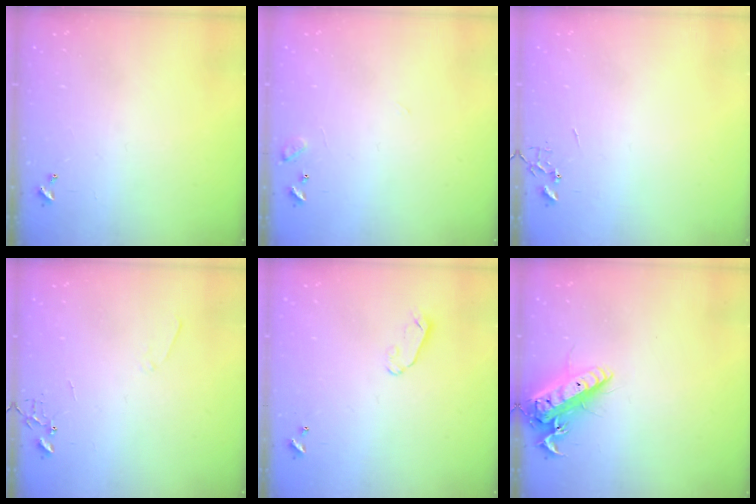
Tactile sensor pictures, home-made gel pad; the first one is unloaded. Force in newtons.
{"total": 8.4, "press": 8.4, "slide": 0.5}
{"total": 0.0}
{"total": 4.8, "press": 4.7, "slide": 0.7}
{"total": 4.1, "press": 4.0, "slide": 0.4}
{"total": 16.4, "press": 16.1, "slide": 3.0}